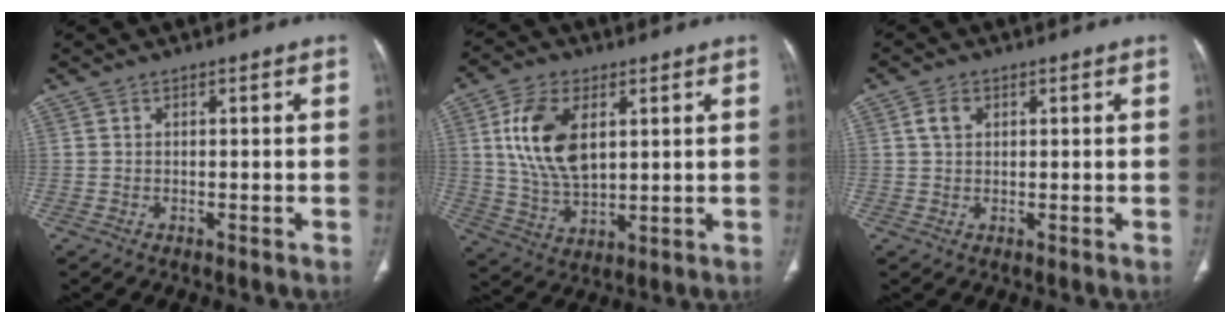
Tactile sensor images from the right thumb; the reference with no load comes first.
{"total": 13.3, "force": [3.6, 7.7, 10.2], "torque": [-0.185, -0.013, 0.074]}
{"total": 2.9, "force": [1.0, 2.1, 1.7], "torque": [-0.026, 0.003, 0.019]}